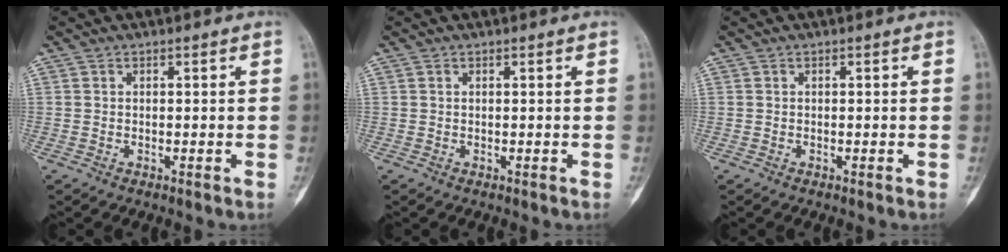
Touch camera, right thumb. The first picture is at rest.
{"total": 0.0}
{"total": 0.0}